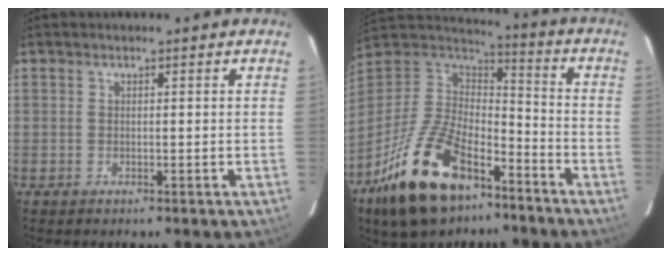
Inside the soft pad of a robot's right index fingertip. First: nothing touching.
{"total": 23.6, "force": [-14.1, 12.0, 14.6], "torque": [-0.302, -0.007, -0.238]}